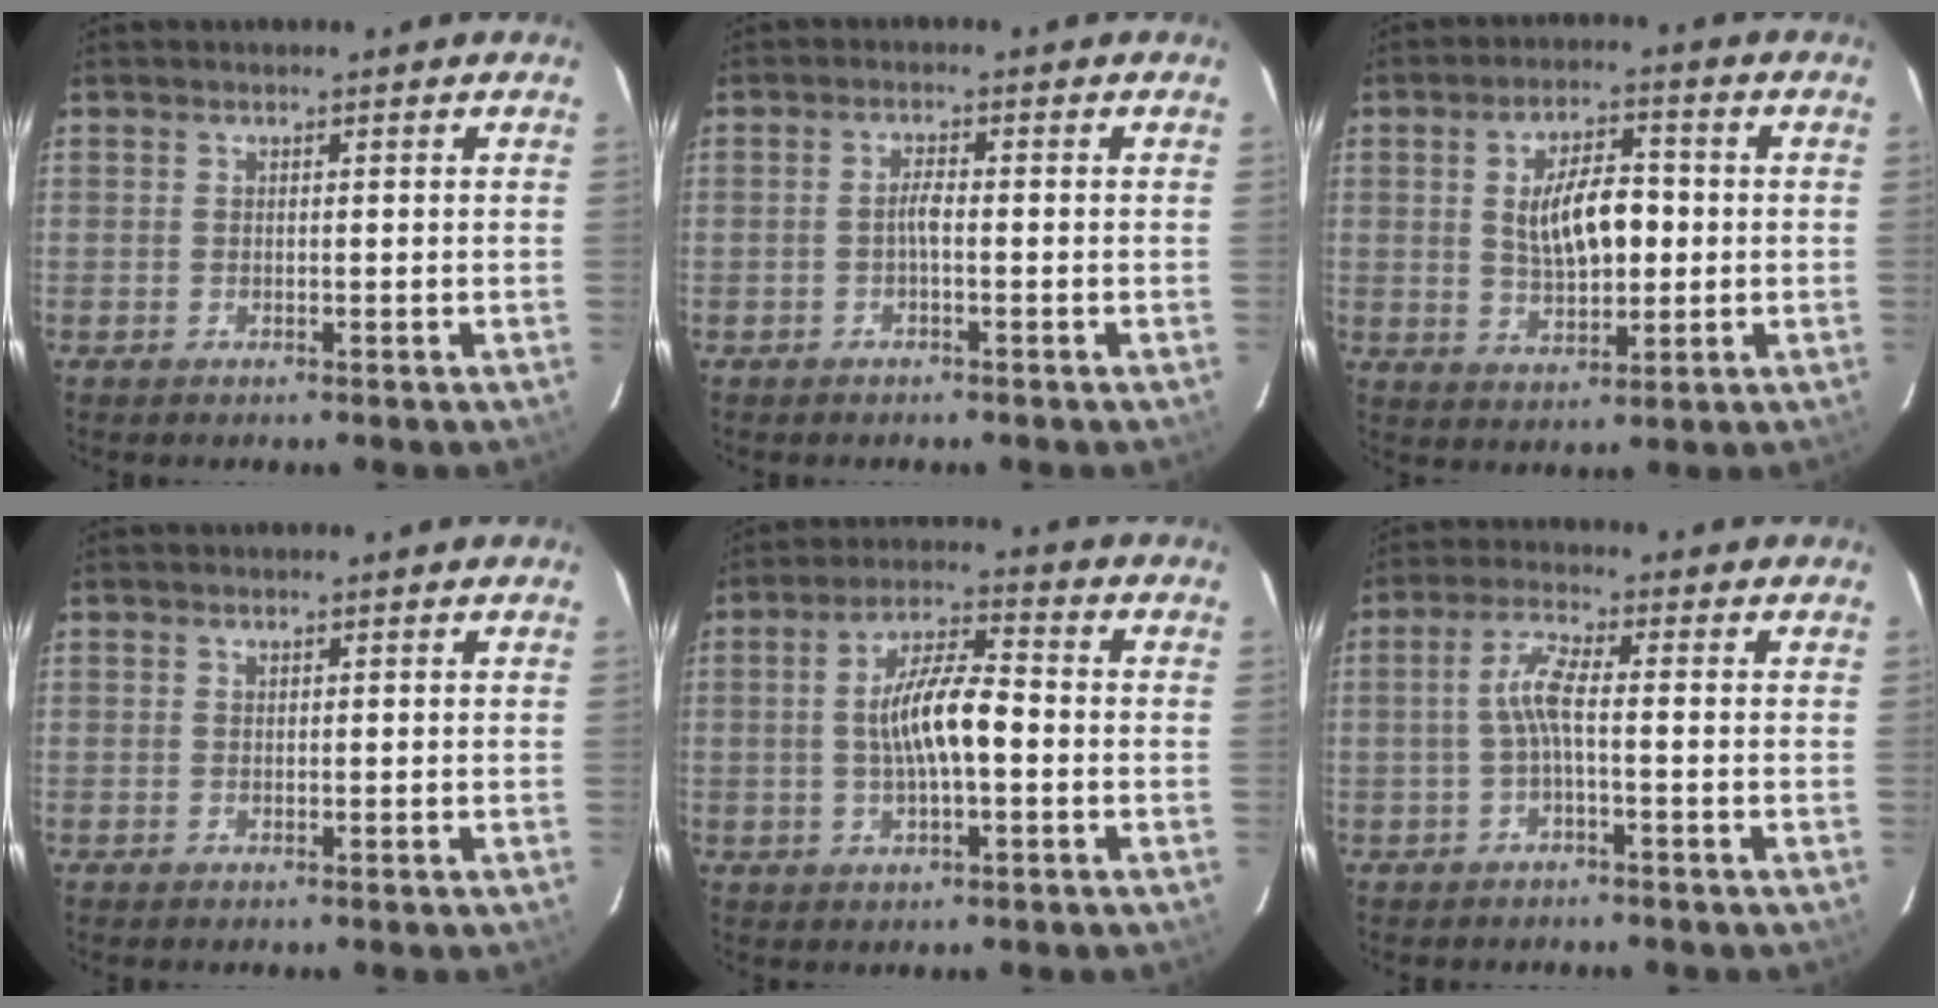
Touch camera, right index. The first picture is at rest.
{"total": 1.7, "force": [-0.6, 0.2, 1.6], "torque": [-0.032, 0.006, -0.014]}
{"total": 9.8, "force": [0.6, 4.7, 8.6], "torque": [-0.156, 0.011, 0.020]}
{"total": 0.0}
{"total": 9.4, "force": [-0.8, 2.8, 8.9], "torque": [-0.165, 0.010, -0.012]}
{"total": 4.3, "force": [-0.9, 0.5, 4.2], "torque": [-0.095, 0.010, -0.018]}